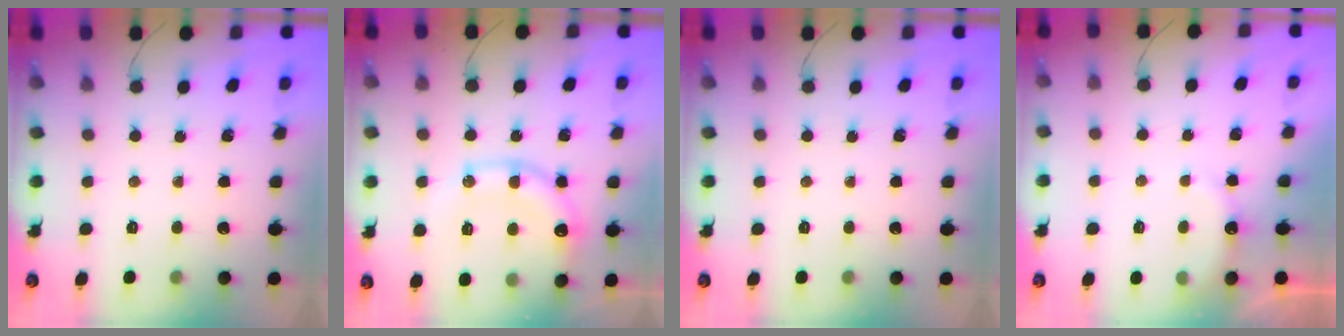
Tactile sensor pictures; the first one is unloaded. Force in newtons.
{"total": 16.1, "press": 16.0, "slide": 2.4}
{"total": 0.0}
{"total": 7.3, "press": 7.2, "slide": 1.4}